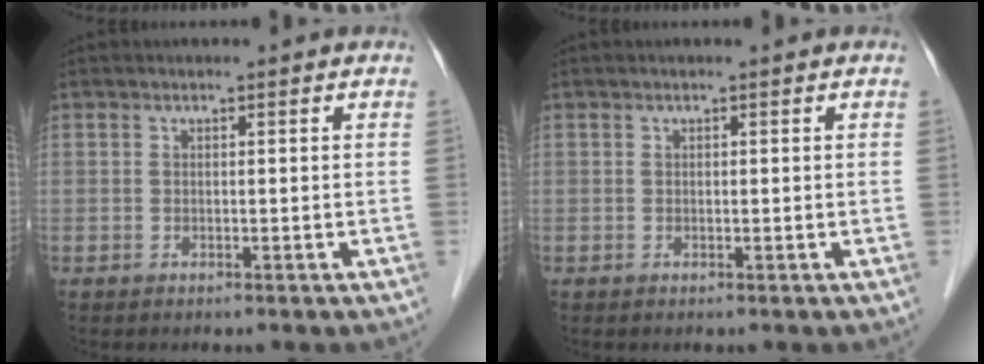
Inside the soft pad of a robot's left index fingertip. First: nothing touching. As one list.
[{"total": 0.0}]